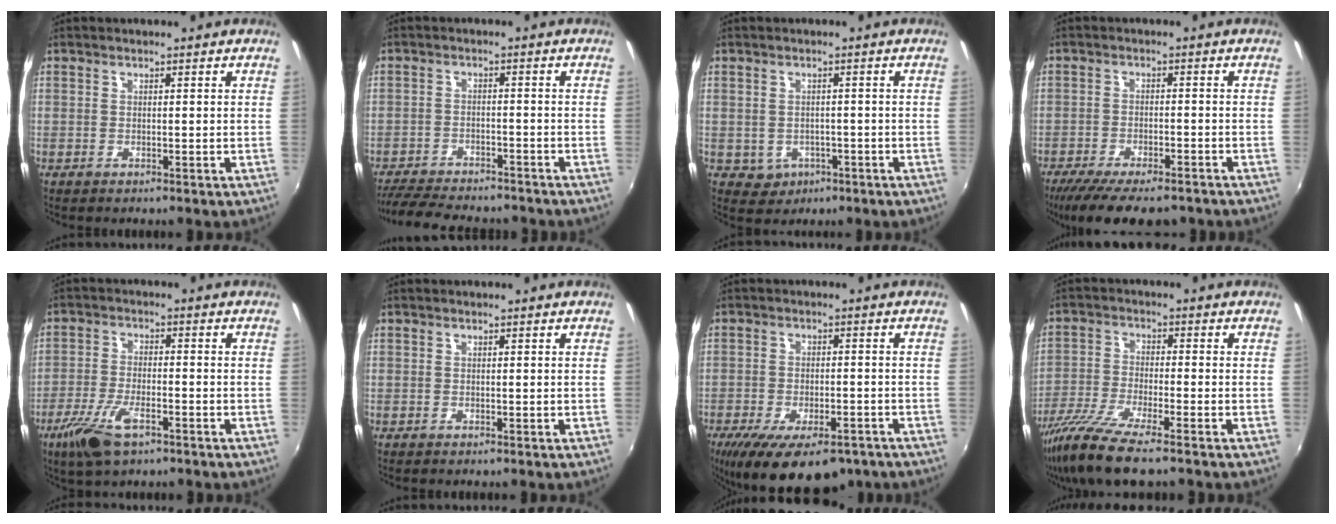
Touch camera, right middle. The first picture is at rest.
{"total": 13.2, "force": [-11.6, 3.2, 5.3], "torque": [-0.120, -0.021, -0.176]}
{"total": 4.2, "force": [-1.3, 3.7, 1.2], "torque": [-0.036, 0.001, -0.006]}
{"total": 13.9, "force": [-11.2, 3.8, 7.4], "torque": [-0.154, -0.042, -0.174]}
{"total": 9.0, "force": [-5.2, 3.2, 6.6], "torque": [-0.153, -0.018, -0.100]}
{"total": 0.0}
{"total": 17.4, "force": [-11.7, 7.2, 10.7], "torque": [-0.207, -0.041, -0.168]}
{"total": 11.0, "force": [-8.2, 1.2, 7.3], "torque": [-0.164, -0.035, -0.157]}